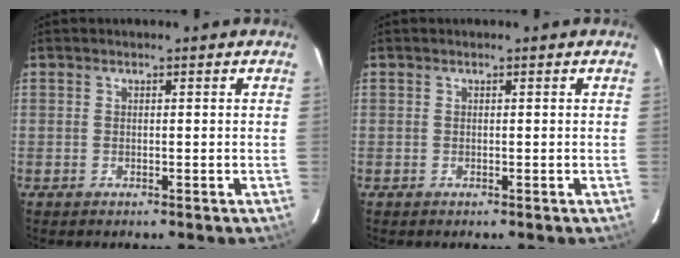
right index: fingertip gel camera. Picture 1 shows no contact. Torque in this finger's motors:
{"motor_torque": [0.00, 0.00, 0.00, 0.00]}